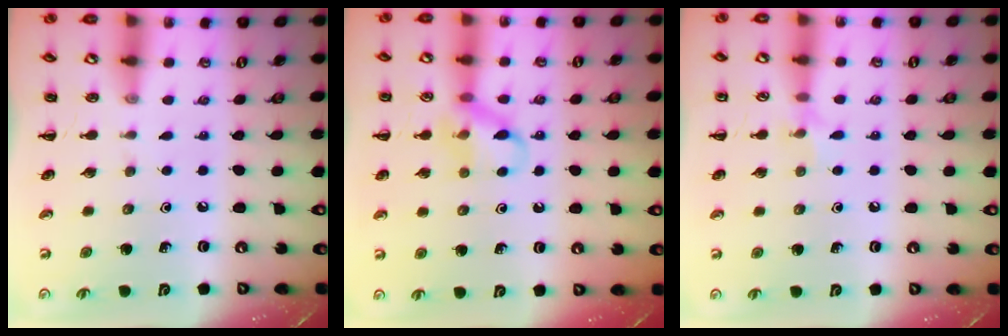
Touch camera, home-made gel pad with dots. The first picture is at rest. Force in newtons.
{"total": 9.8, "press": 9.8, "slide": 0.7}
{"total": 5.2, "press": 5.0, "slide": 1.4}